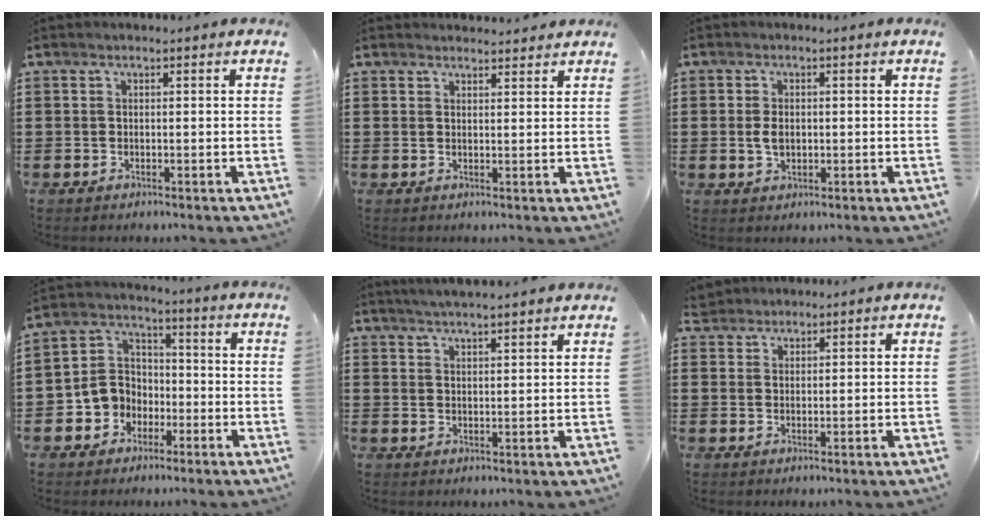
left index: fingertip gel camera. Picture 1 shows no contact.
{"total": 1.8, "force": [1.8, 0.3, 0.0], "torque": [-0.004, 0.000, 0.035]}
{"total": 2.8, "force": [0.0, 1.8, 2.2], "torque": [-0.053, 0.002, -0.003]}
{"total": 6.3, "force": [-2.4, 5.6, 1.5], "torque": [-0.063, 0.009, -0.053]}
{"total": 2.8, "force": [2.7, -0.5, 0.5], "torque": [-0.017, -0.009, 0.049]}
{"total": 2.1, "force": [1.9, 0.8, 0.0], "torque": [-0.007, 0.006, 0.038]}